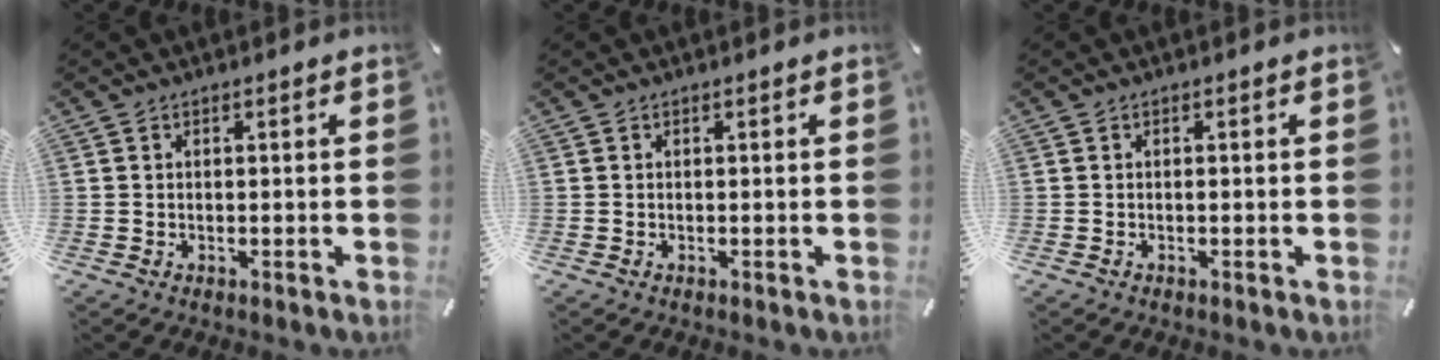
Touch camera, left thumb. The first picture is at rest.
{"total": 0.0}
{"total": 0.0}